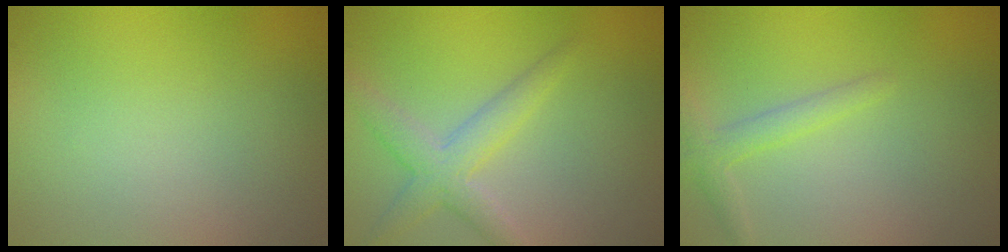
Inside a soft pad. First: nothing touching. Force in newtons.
{"total": 3.3, "press": 3.3, "slide": 0.1}
{"total": 1.8, "press": 1.8, "slide": 0.1}